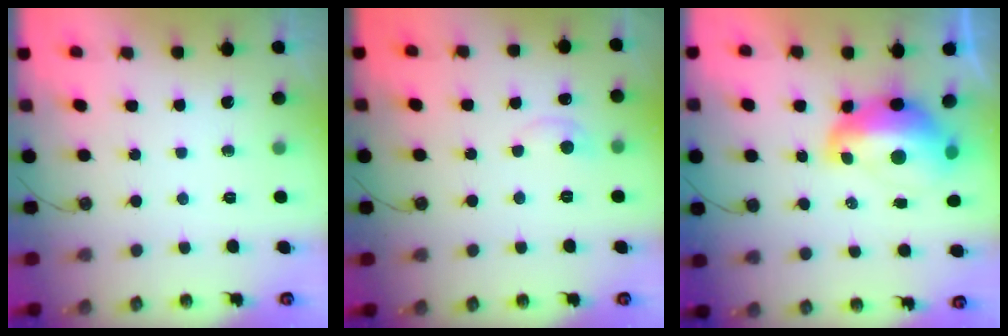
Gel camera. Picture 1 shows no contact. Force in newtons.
{"total": 0.8, "press": 0.2, "slide": 0.8}
{"total": 6.6, "press": 6.6, "slide": 1.0}